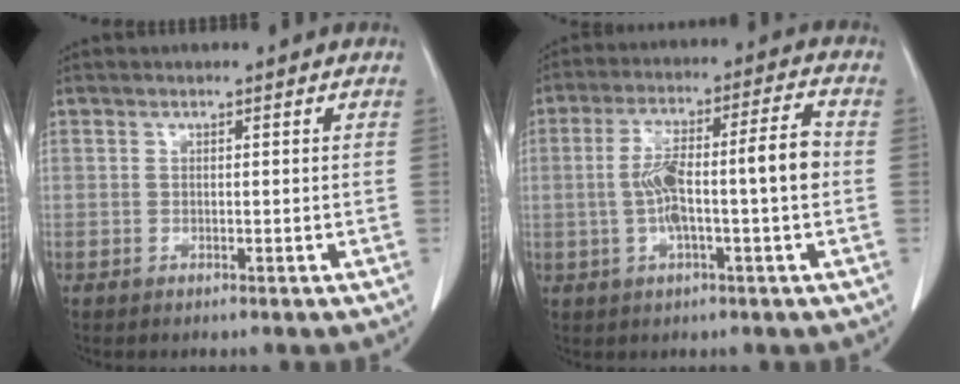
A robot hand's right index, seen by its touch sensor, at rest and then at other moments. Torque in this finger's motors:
{"motor_torque": [0.46, 0.01, 0.30, 0.09]}